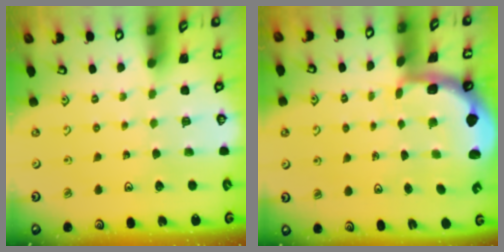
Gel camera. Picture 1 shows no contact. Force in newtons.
{"total": 2.3, "press": 2.0, "slide": 1.0}